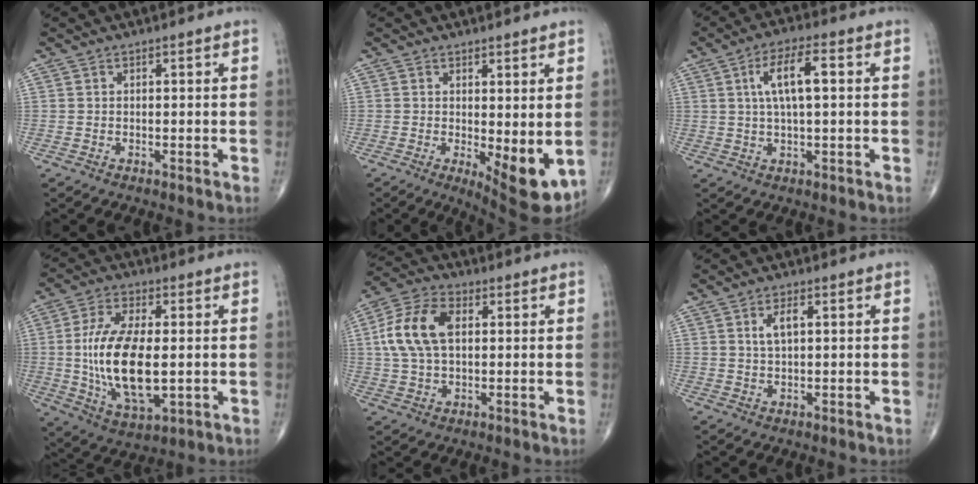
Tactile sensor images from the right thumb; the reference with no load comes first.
{"total": 9.5, "force": [-1.1, 3.5, 8.8], "torque": [-0.110, -0.024, -0.004]}
{"total": 8.4, "force": [1.7, 2.6, 7.8], "torque": [-0.144, 0.013, 0.029]}
{"total": 17.5, "force": [-0.6, 8.2, 15.4], "torque": [-0.293, -0.010, -0.002]}
{"total": 12.1, "force": [2.0, 7.2, 9.5], "torque": [-0.193, 0.018, 0.033]}
{"total": 3.5, "force": [1.0, 1.5, 3.0], "torque": [-0.058, 0.002, 0.018]}